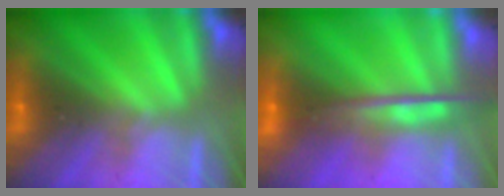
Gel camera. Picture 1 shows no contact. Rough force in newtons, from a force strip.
{"total": 5.8}